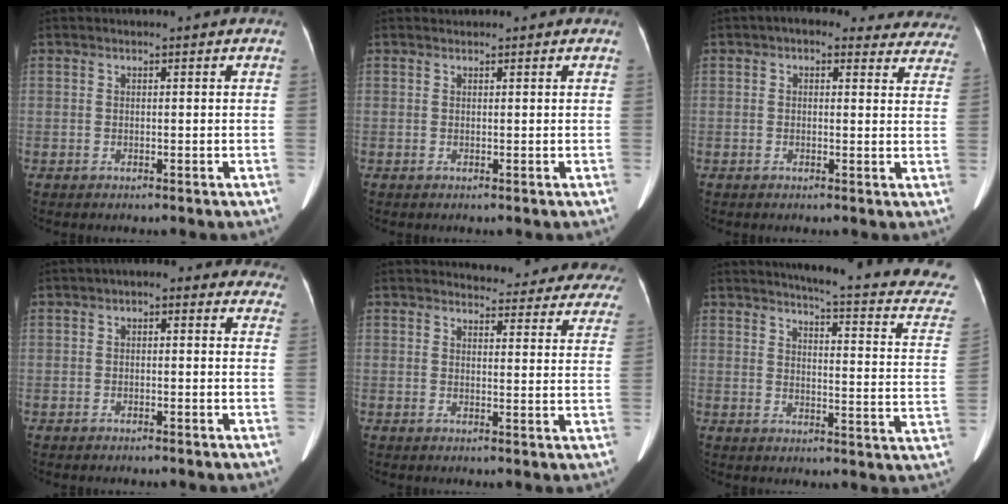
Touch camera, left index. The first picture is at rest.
{"total": 0.6, "force": [0.6, 0.2, -0.1], "torque": [-0.006, 0.012, 0.013]}
{"total": 14.1, "force": [12.2, 5.5, 4.3], "torque": [-0.011, 0.019, 0.115]}
{"total": 5.0, "force": [2.7, 2.5, 3.4], "torque": [-0.026, 0.026, 0.019]}
{"total": 17.0, "force": [16.2, 4.4, 2.7], "torque": [0.002, -0.043, 0.161]}
{"total": 18.6, "force": [17.0, 0.9, 7.4], "torque": [-0.090, -0.085, 0.179]}